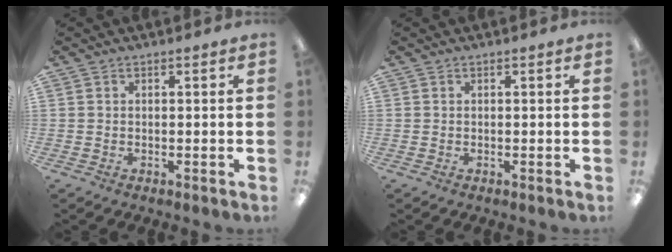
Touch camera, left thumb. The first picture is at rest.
{"total": 0.0}